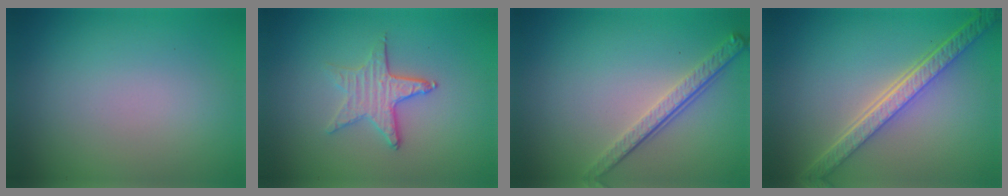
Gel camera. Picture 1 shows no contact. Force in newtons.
{"total": 2.8, "press": 2.5, "slide": 1.3}
{"total": 3.8, "press": 2.8, "slide": 2.6}
{"total": 5.6, "press": 4.2, "slide": 3.7}